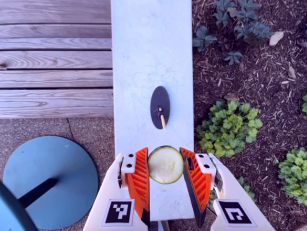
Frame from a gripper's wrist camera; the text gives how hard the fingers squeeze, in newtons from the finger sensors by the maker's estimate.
{"total": 13.2, "left": 13.8, "right": 12.5}